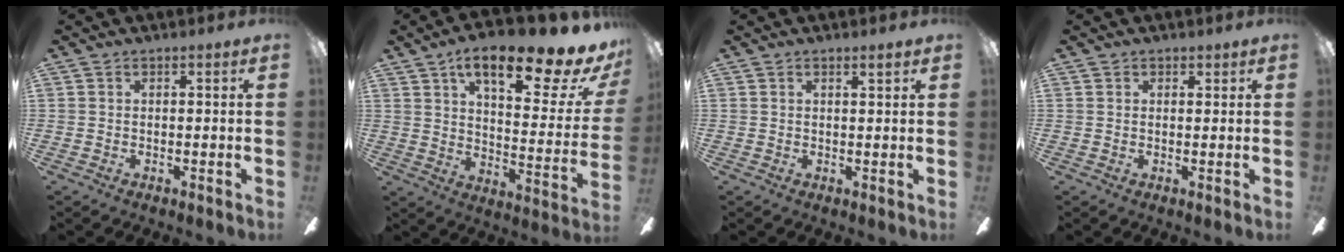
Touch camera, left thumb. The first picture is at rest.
{"total": 20.1, "force": [13.1, 6.2, 13.9], "torque": [-0.208, -0.085, 0.207]}
{"total": 1.7, "force": [1.2, 0.2, 1.2], "torque": [-0.016, -0.004, 0.019]}
{"total": 1.2, "force": [0.8, 0.8, 0.1], "torque": [0.007, -0.003, 0.015]}